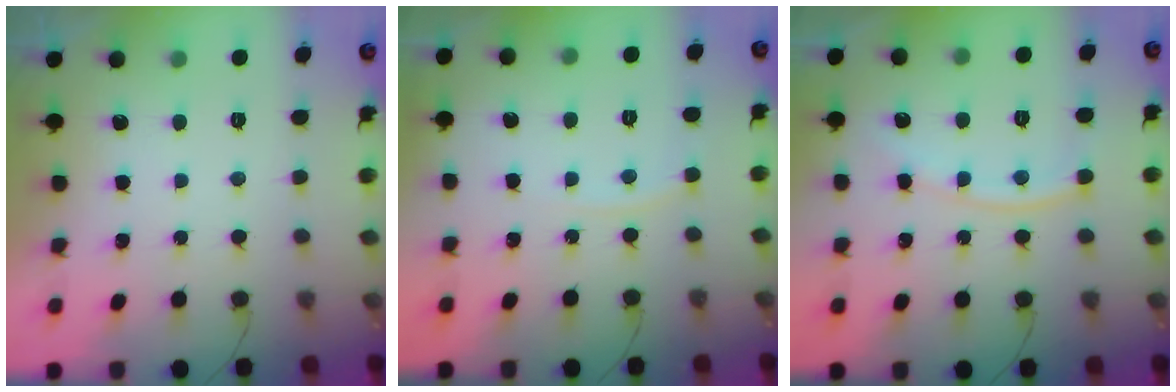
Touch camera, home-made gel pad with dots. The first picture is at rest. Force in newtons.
{"total": 3.6, "press": 3.6, "slide": 0.6}
{"total": 9.9, "press": 9.8, "slide": 1.1}